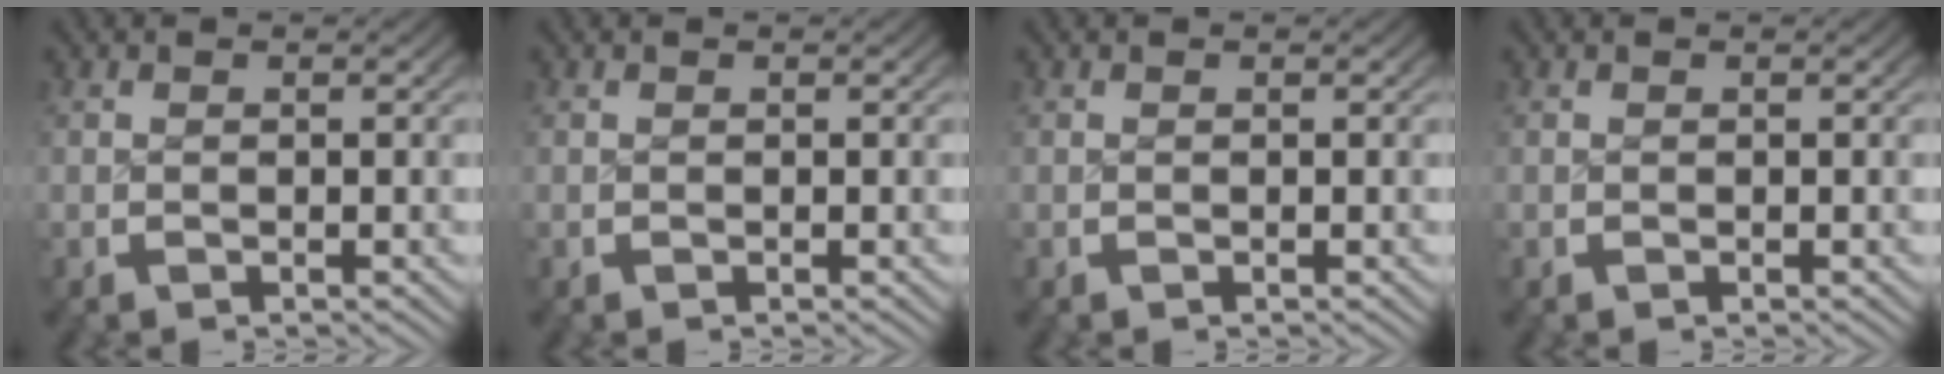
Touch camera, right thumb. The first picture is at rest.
{"total": 0.0}
{"total": 0.0}
{"total": 0.0}